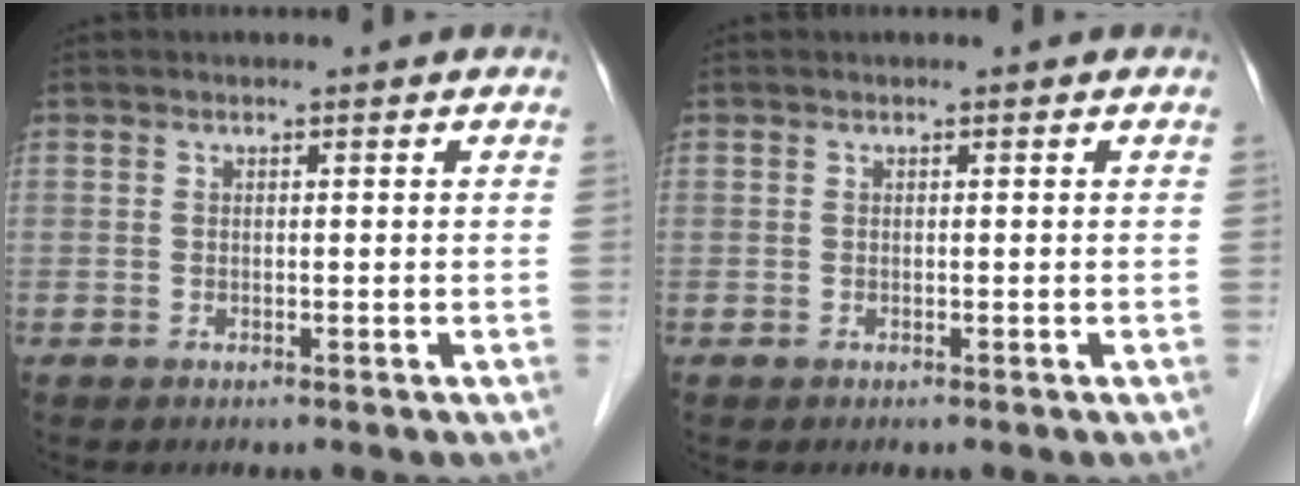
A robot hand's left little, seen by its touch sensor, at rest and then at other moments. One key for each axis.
{"total": 0.0}